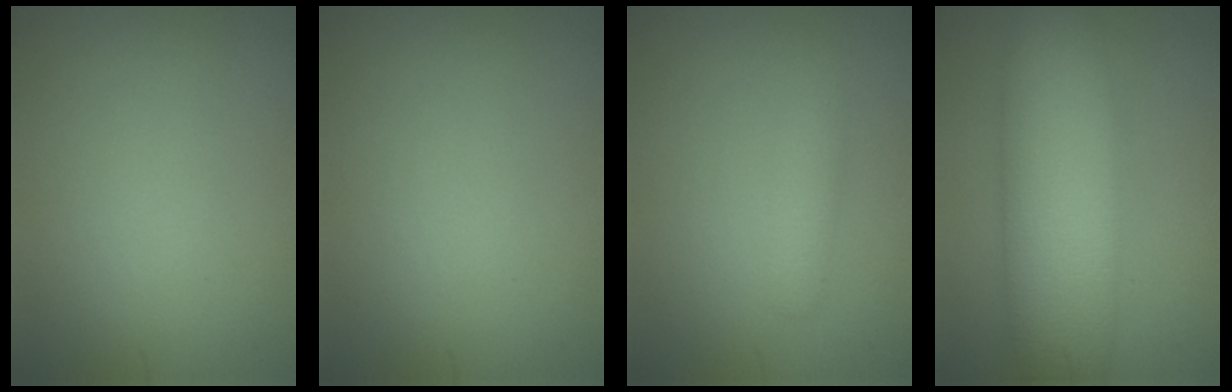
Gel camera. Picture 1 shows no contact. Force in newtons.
{"total": 0.0}
{"total": 1.4, "press": 1.4, "slide": 0.1}
{"total": 10.8, "press": 10.8, "slide": 0.7}